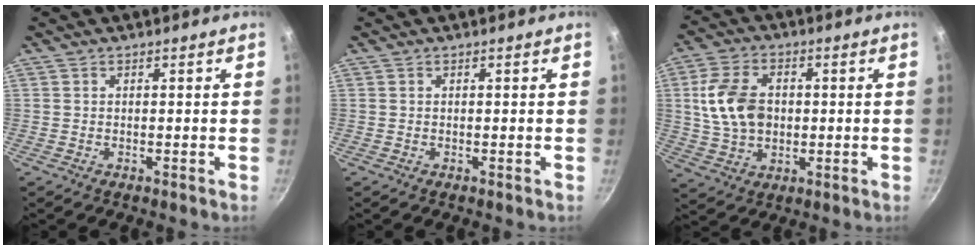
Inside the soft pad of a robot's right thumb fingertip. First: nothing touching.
{"total": 0.0}
{"total": 12.0, "force": [1.1, 8.6, 8.3], "torque": [-0.140, 0.007, 0.021]}